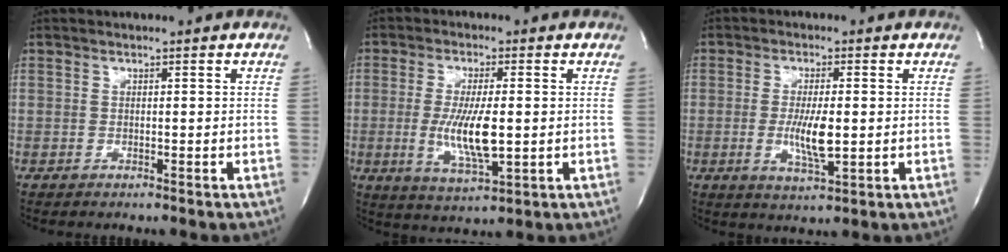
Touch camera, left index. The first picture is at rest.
{"total": 8.6, "force": [-0.7, 1.8, 8.3], "torque": [-0.167, -0.017, -0.009]}
{"total": 6.0, "force": [-0.6, 1.3, 5.8], "torque": [-0.114, -0.011, -0.008]}